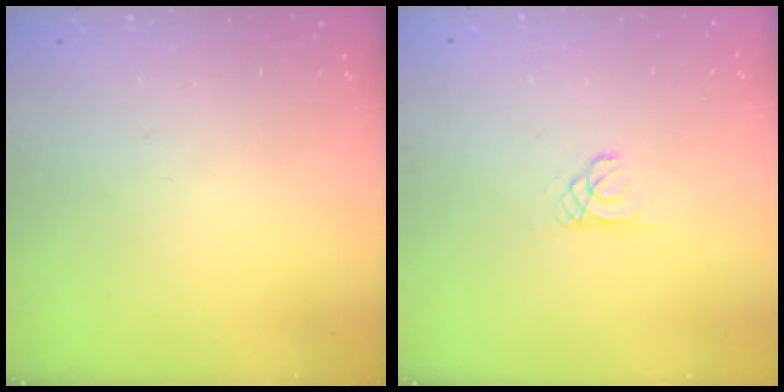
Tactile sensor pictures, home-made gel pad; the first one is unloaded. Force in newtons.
{"total": 0.8, "press": 0.8, "slide": 0.1}